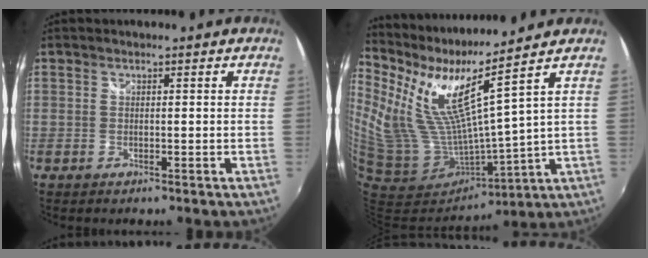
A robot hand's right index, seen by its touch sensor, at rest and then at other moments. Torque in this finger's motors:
{"motor_torque": [0.29, 0.49, 0.60, 0.09]}